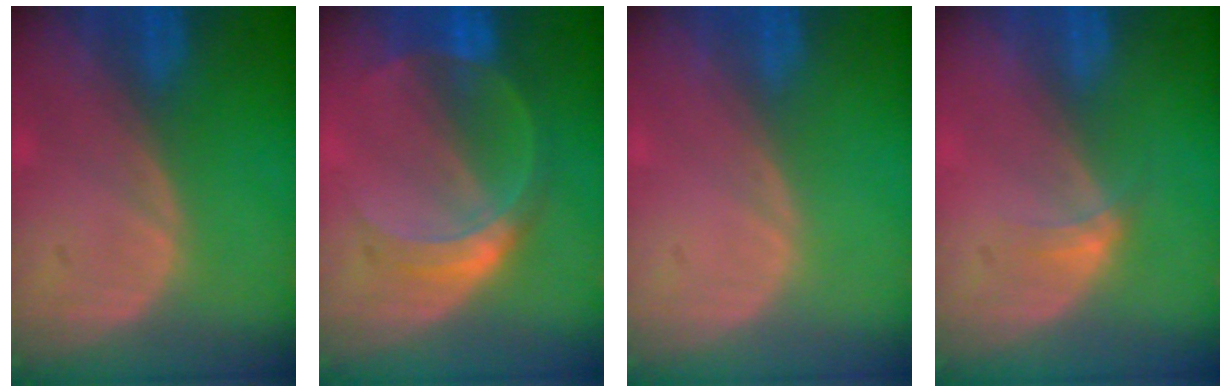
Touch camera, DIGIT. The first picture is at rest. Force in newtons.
{"total": 5.9, "press": 5.9, "slide": 0.1}
{"total": 0.0}
{"total": 1.9, "press": 1.5, "slide": 1.1}